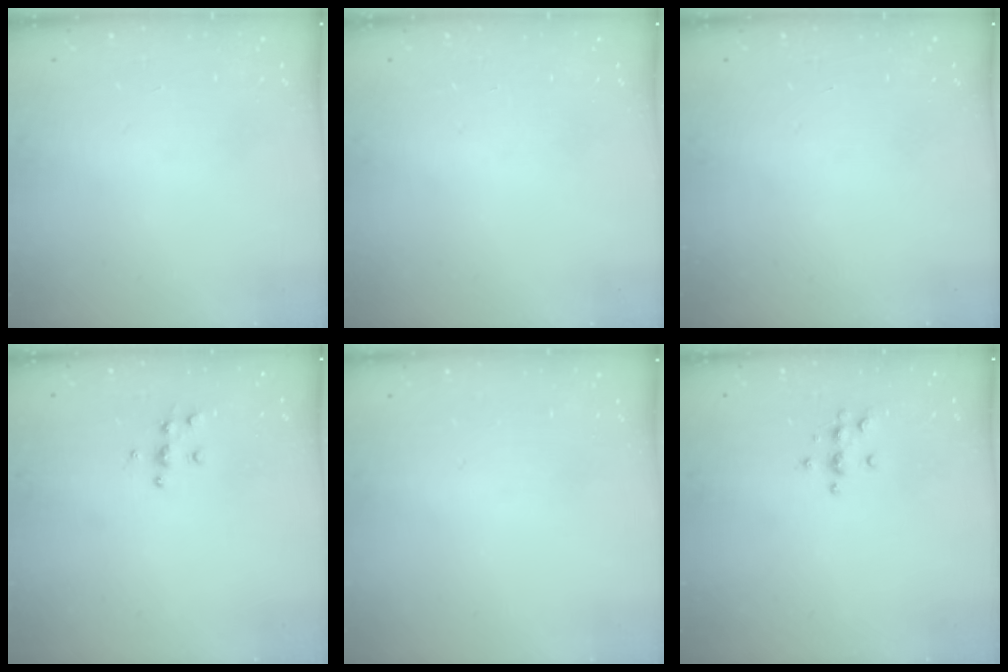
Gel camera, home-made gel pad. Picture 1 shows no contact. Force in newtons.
{"total": 0.0}
{"total": 0.0}
{"total": 5.5, "press": 5.4, "slide": 0.6}
{"total": 0.0}
{"total": 6.2, "press": 6.1, "slide": 1.3}